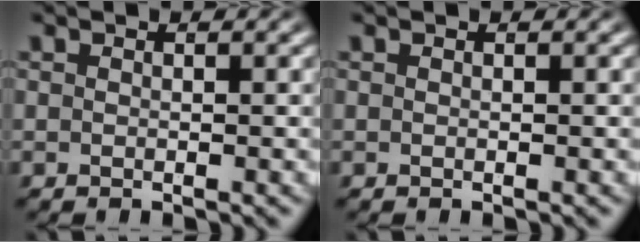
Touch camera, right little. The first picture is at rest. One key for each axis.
{"total": 0.0}